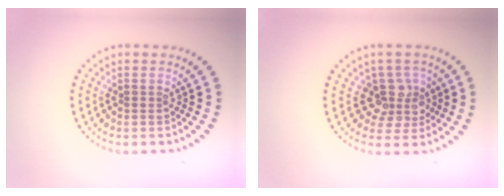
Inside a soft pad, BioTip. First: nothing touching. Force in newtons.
{"total": 3.3, "press": 2.9, "slide": 1.7}